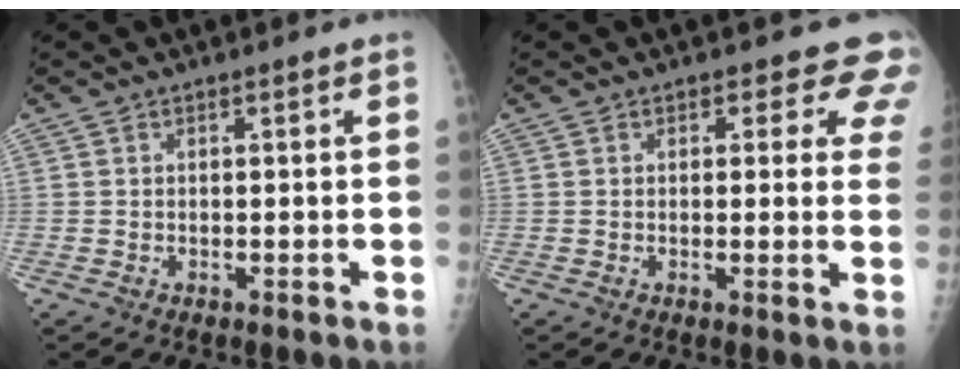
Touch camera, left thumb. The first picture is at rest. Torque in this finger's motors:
{"motor_torque": [0.09, 0.25, -0.13, -0.26, 0.11]}